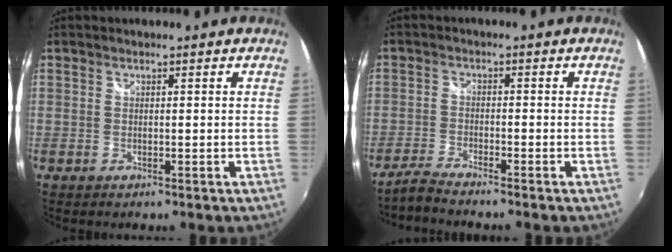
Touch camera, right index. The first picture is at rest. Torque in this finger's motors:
{"motor_torque": [0.02, -0.13, 0.00, 0.02]}